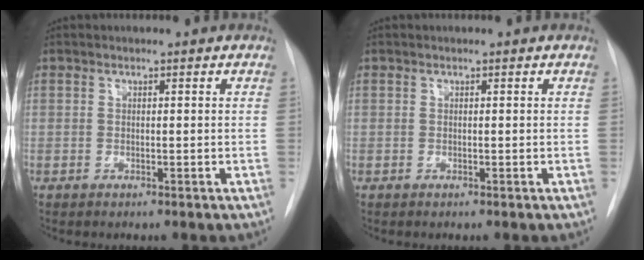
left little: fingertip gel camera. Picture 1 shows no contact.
{"total": 0.0}